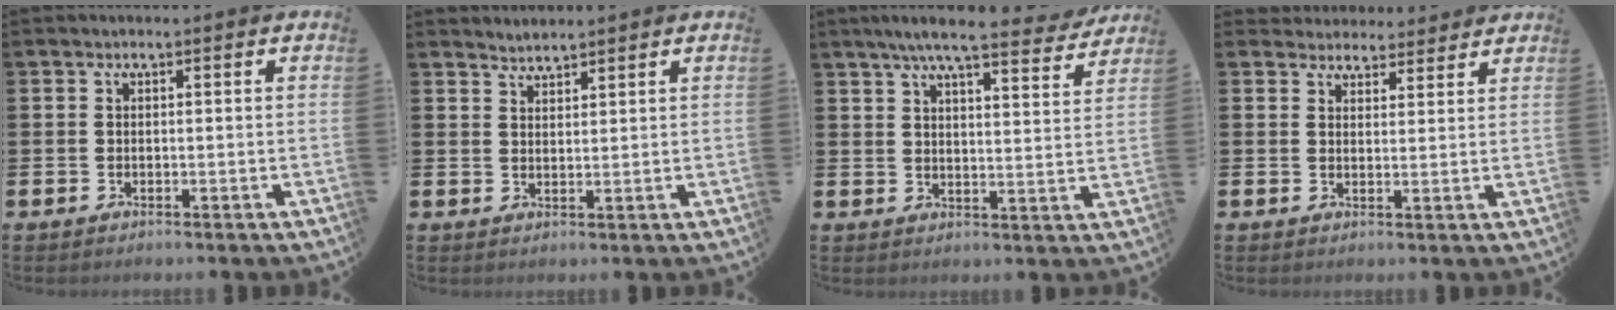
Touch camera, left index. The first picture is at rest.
{"total": 2.4, "force": [2.3, 0.1, -0.4], "torque": [0.007, -0.010, 0.043]}
{"total": 7.3, "force": [6.6, 0.6, 3.1], "torque": [-0.063, -0.032, 0.112]}
{"total": 3.7, "force": [3.4, 1.2, -0.3], "torque": [0.000, -0.021, 0.062]}